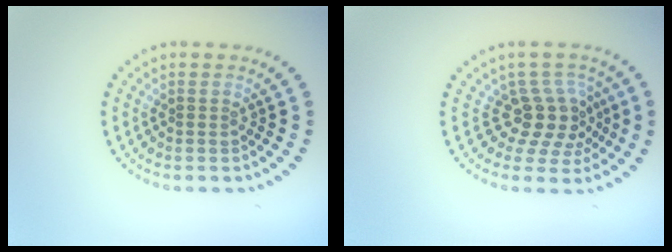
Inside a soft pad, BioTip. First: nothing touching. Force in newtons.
{"total": 3.6, "press": 2.7, "slide": 2.5}